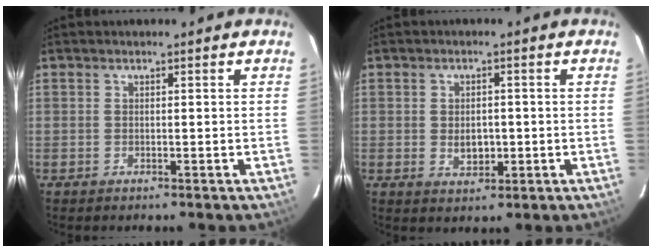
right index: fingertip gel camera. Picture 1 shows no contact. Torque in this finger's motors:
{"motor_torque": [0.09, 0.00, 0.05, 0.01]}